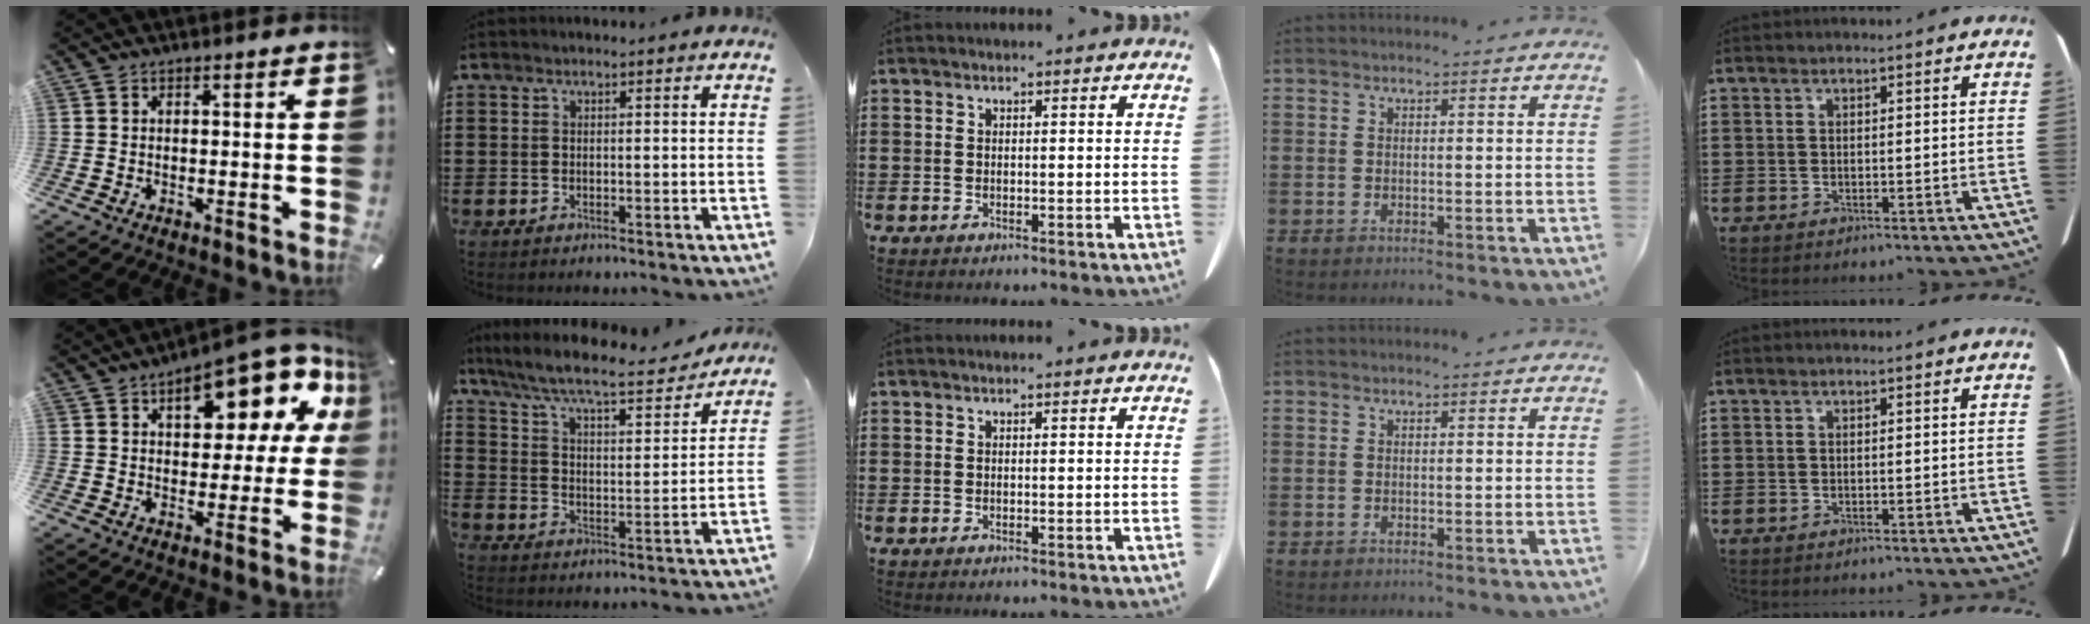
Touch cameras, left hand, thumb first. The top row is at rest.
{"thumb": {"total": 17.2, "force": [9.7, 8.1, 11.7], "torque": [-0.152, -0.062, 0.158]}, "index": {"total": 7.8, "force": [6.9, 0.2, 3.5], "torque": [-0.097, -0.043, 0.114]}}